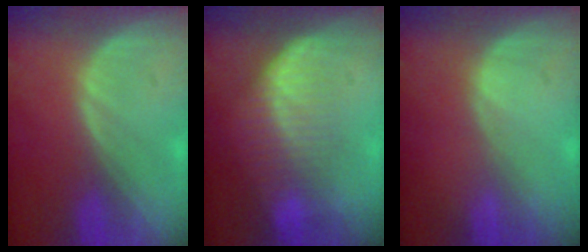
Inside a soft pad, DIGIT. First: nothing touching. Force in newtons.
{"total": 6.7, "press": 6.3, "slide": 2.3}
{"total": 0.0}